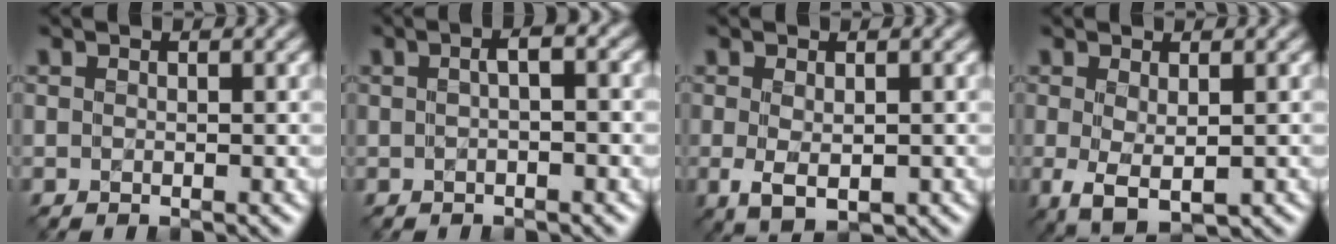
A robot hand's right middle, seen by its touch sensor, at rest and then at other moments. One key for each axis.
{"total": 2.2, "fx": 0.2, "fy": 0.6, "fz": 2.1, "tx": -0.026, "ty": 0.001, "tz": 0.000}
{"total": 3.0, "fx": -0.6, "fy": 1.5, "fz": 2.6, "tx": -0.052, "ty": -0.010, "tz": -0.003}
{"total": 3.4, "fx": -0.6, "fy": 1.4, "fz": 3.1, "tx": -0.063, "ty": -0.009, "tz": -0.005}